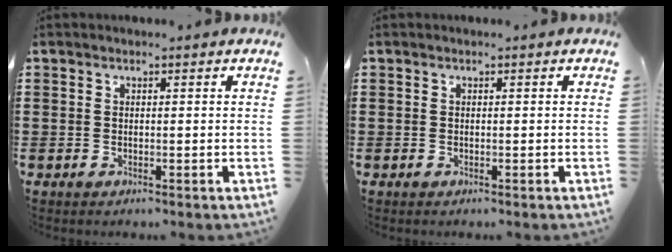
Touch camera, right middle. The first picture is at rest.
{"total": 0.0}